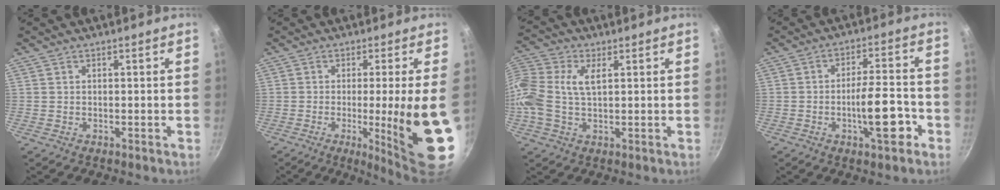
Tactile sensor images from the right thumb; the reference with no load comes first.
{"total": 15.0, "force": [-2.8, 0.6, 14.7], "torque": [-0.207, -0.013, -0.030]}
{"total": 13.4, "force": [2.3, 8.1, 10.4], "torque": [-0.230, 0.022, 0.031]}
{"total": 10.1, "force": [-3.7, 3.2, 8.8], "torque": [-0.119, 0.029, -0.058]}